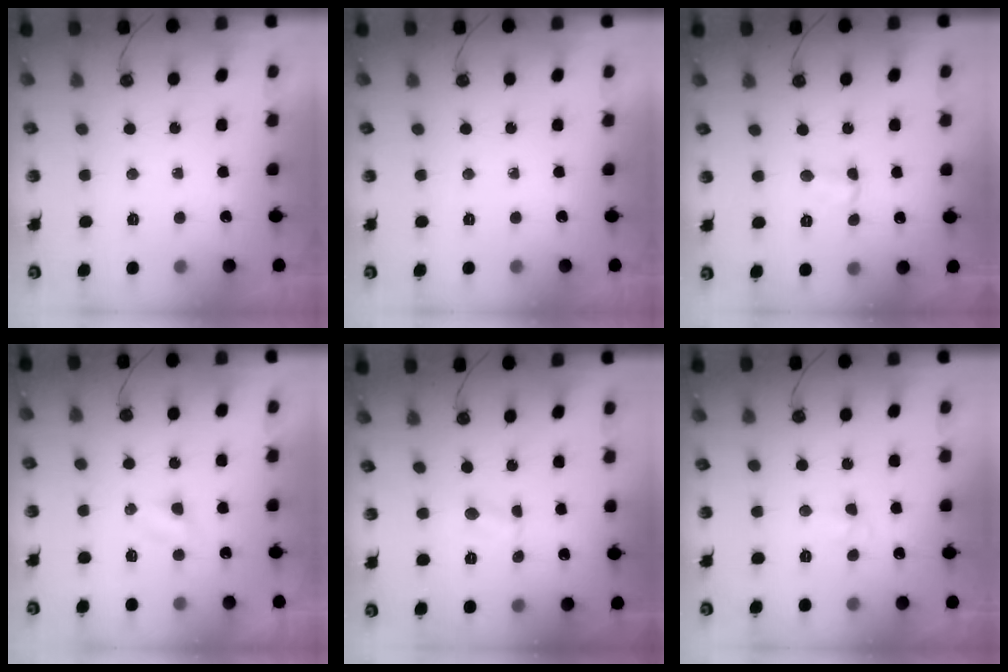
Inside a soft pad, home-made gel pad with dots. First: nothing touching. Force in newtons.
{"total": 0.0}
{"total": 2.6, "press": 2.6, "slide": 0.4}
{"total": 4.2, "press": 4.2, "slide": 0.4}
{"total": 1.1, "press": 1.0, "slide": 0.3}
{"total": 4.9, "press": 4.4, "slide": 2.2}